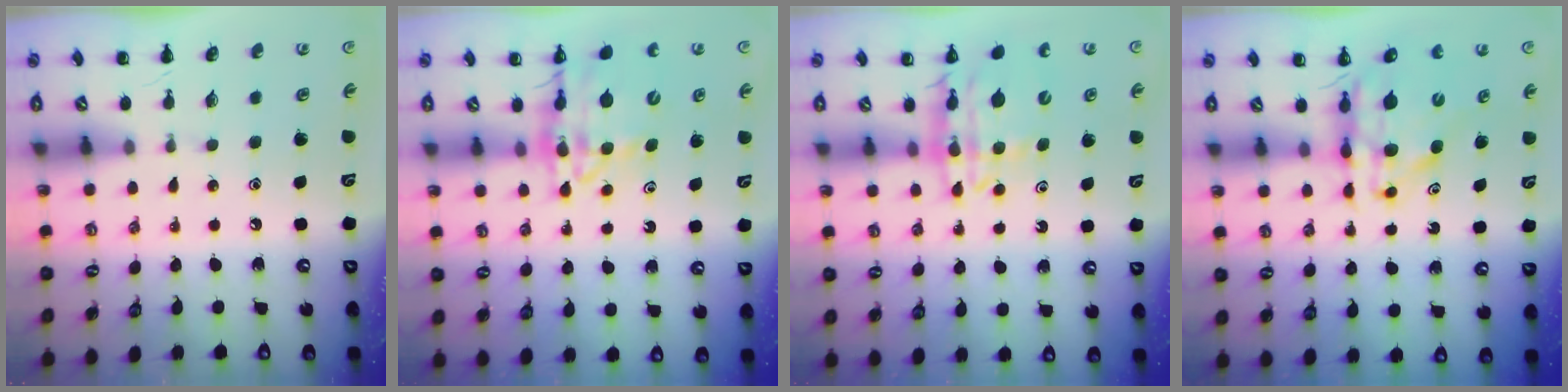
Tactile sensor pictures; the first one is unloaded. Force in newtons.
{"total": 14.6, "press": 14.1, "slide": 3.8}
{"total": 12.6, "press": 12.2, "slide": 3.2}
{"total": 11.0, "press": 10.4, "slide": 3.5}